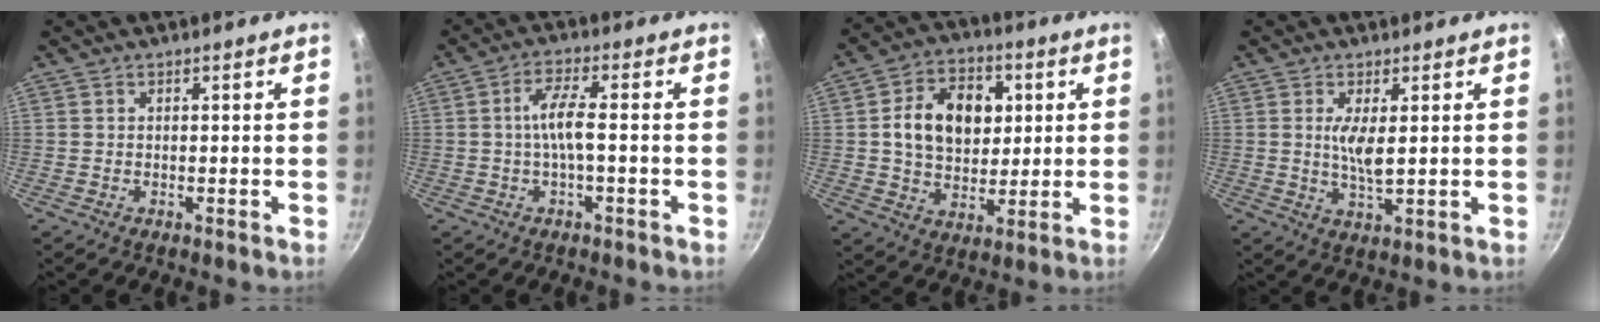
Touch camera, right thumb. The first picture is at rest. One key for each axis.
{"total": 5.3, "fx": -0.8, "fy": 0.8, "fz": 5.2, "tx": -0.111, "ty": 0.017, "tz": -0.019}
{"total": 14.5, "fx": 2.7, "fy": 10.6, "fz": 9.5, "tx": -0.118, "ty": 0.005, "tz": 0.038}
{"total": 5.0, "fx": 1.0, "fy": 1.3, "fz": 4.8, "tx": -0.094, "ty": -0.012, "tz": 0.022}